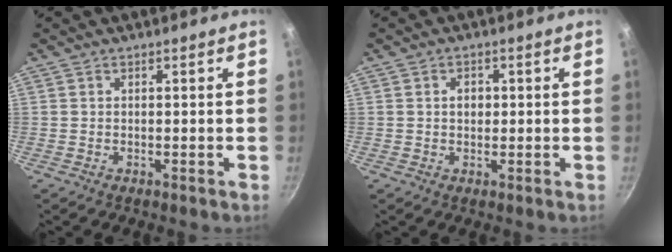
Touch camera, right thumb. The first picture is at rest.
{"total": 2.6, "force": [0.3, 2.0, 1.6], "torque": [-0.013, 0.003, 0.003]}